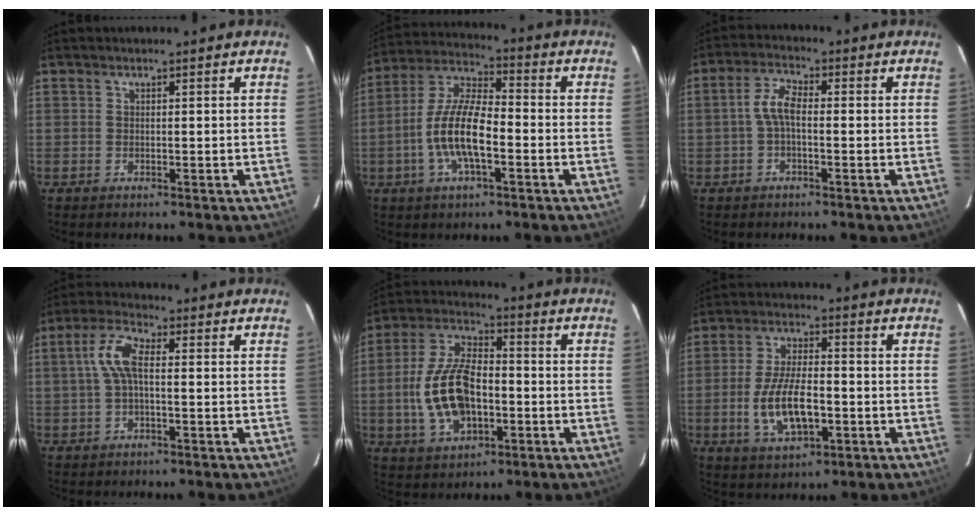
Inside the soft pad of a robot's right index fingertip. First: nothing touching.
{"total": 12.3, "force": [-3.5, 4.1, 11.0], "torque": [-0.229, 0.002, -0.069]}
{"total": 4.2, "force": [-0.7, 1.6, 3.8], "torque": [-0.085, 0.015, -0.015]}
{"total": 5.9, "force": [0.2, 2.1, 5.5], "torque": [-0.117, 0.017, 0.002]}
{"total": 15.3, "force": [-2.7, 8.5, 12.4], "torque": [-0.260, 0.012, -0.040]}
{"total": 11.2, "force": [-2.8, 4.8, 9.7], "torque": [-0.195, -0.006, -0.044]}